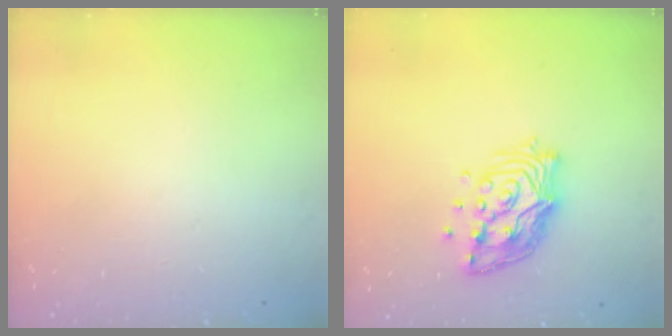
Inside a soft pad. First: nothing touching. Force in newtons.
{"total": 14.3, "press": 14.1, "slide": 2.7}